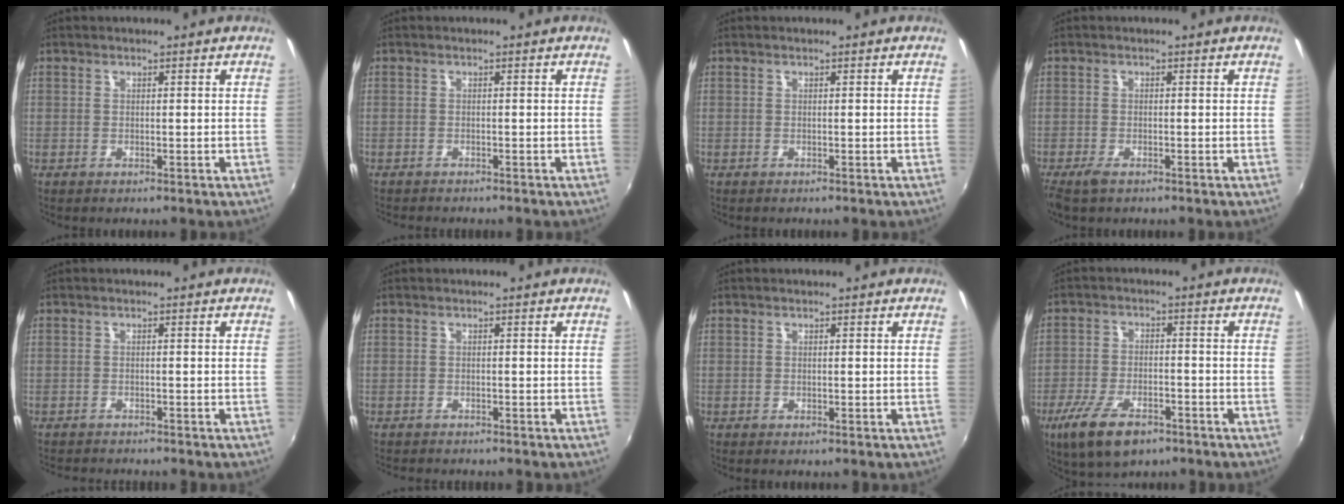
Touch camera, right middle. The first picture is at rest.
{"total": 1.9, "force": [-1.8, 0.2, 0.5], "torque": [-0.017, -0.012, -0.029]}
{"total": 0.0}
{"total": 2.7, "force": [-1.9, 0.9, 1.7], "torque": [-0.040, -0.010, -0.037]}
{"total": 3.6, "force": [-3.5, 0.4, 1.0], "torque": [-0.030, -0.015, -0.055]}
{"total": 2.4, "force": [-2.3, 0.3, 0.7], "torque": [-0.022, -0.014, -0.037]}
{"total": 0.0}
{"total": 11.2, "force": [-7.0, 4.5, 7.5], "torque": [-0.171, -0.027, -0.125]}